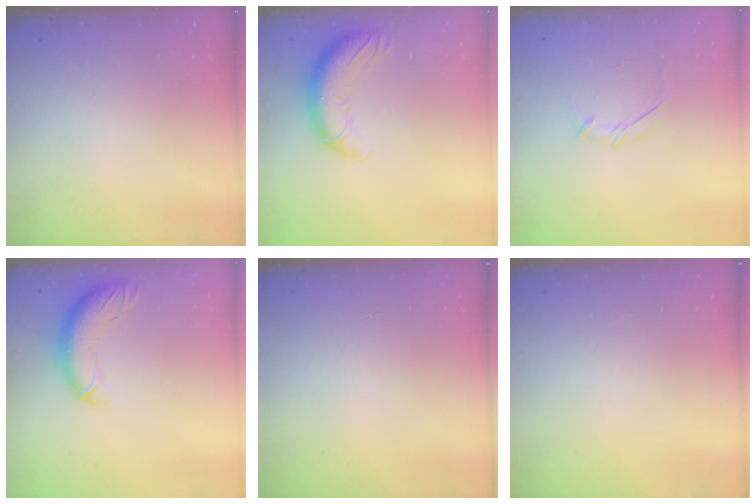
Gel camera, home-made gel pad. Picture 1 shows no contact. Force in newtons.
{"total": 13.4, "press": 13.0, "slide": 3.2}
{"total": 3.8, "press": 3.7, "slide": 0.7}
{"total": 12.0, "press": 11.7, "slide": 3.0}
{"total": 0.0}
{"total": 0.0}